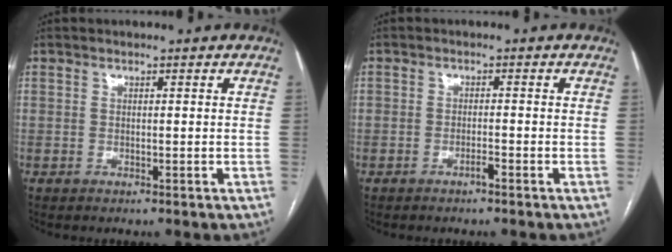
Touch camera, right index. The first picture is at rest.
{"total": 1.3, "force": [-1.0, 0.1, 0.8], "torque": [-0.014, 0.001, -0.016]}